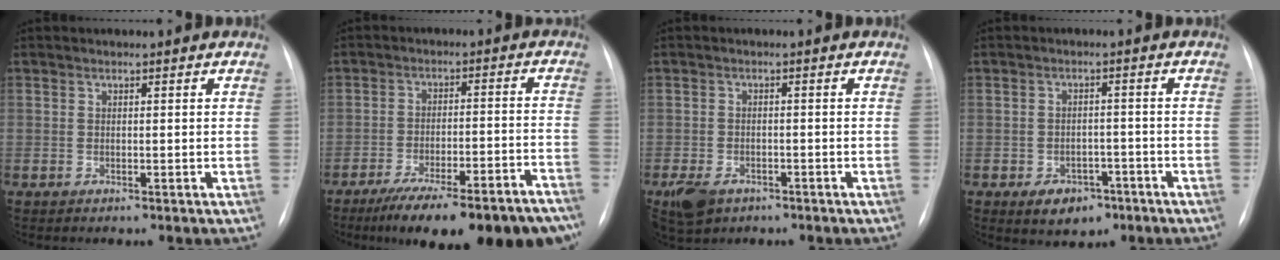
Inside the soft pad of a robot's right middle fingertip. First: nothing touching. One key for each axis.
{"total": 21.3, "fx": -16.8, "fy": 3.6, "fz": 12.6, "tx": -0.132, "ty": 0.007, "tz": -0.239}
{"total": 5.7, "fx": -3.5, "fy": 3.6, "fz": 2.7, "tx": -0.056, "ty": -0.006, "tz": -0.052}
{"total": 5.5, "fx": -3.1, "fy": 3.7, "fz": 2.7, "tx": -0.038, "ty": 0.008, "tz": -0.034}